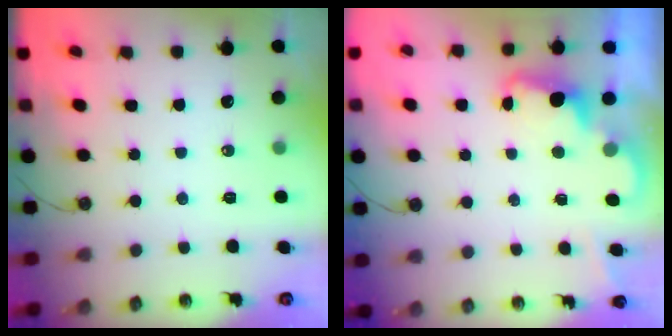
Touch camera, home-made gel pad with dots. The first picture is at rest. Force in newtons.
{"total": 2.3, "press": 2.3, "slide": 0.5}